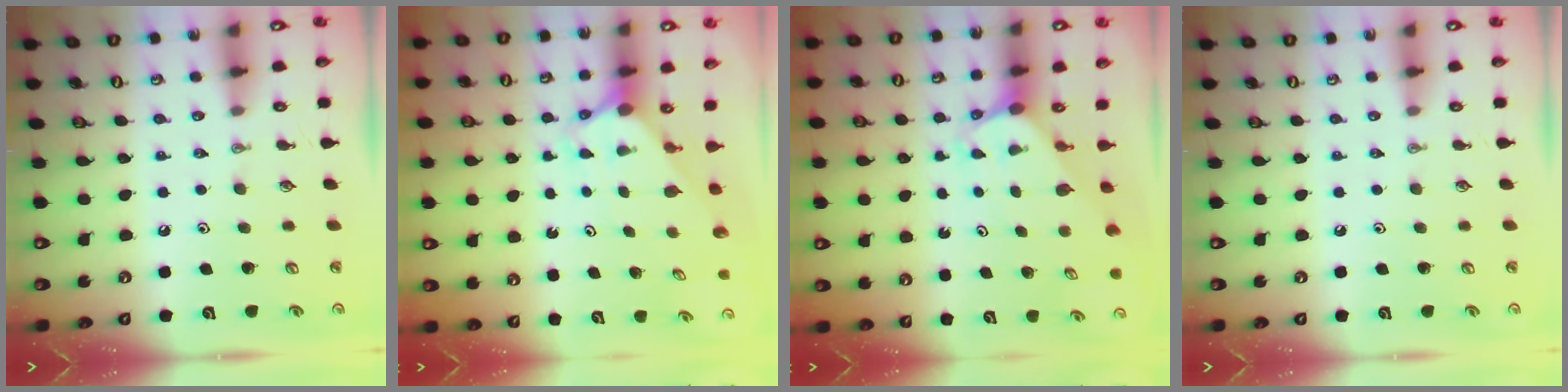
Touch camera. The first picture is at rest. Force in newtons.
{"total": 2.7, "press": 2.7, "slide": 0.0}
{"total": 2.9, "press": 2.9, "slide": 0.2}
{"total": 0.0}